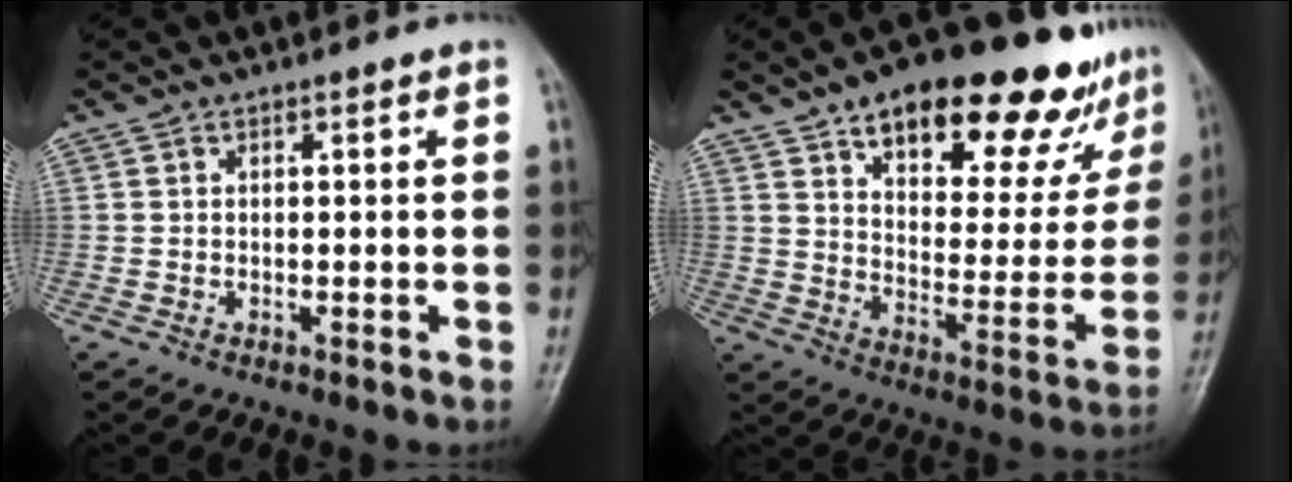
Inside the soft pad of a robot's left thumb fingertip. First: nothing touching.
{"total": 25.6, "force": [17.5, 10.6, 15.4], "torque": [-0.164, -0.059, 0.244]}